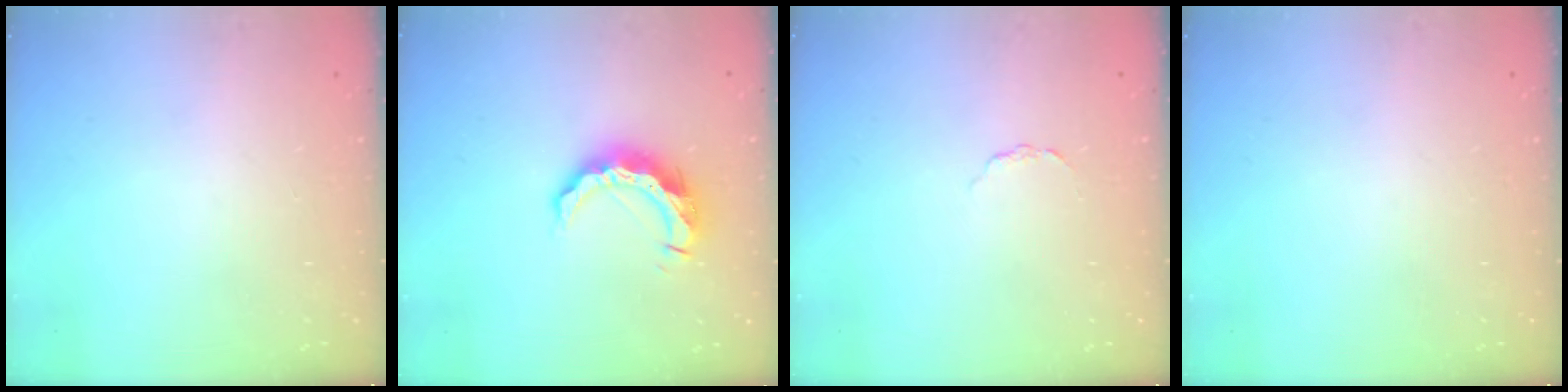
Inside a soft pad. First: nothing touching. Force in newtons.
{"total": 10.0, "press": 10.0, "slide": 0.6}
{"total": 1.5, "press": 1.5, "slide": 0.2}
{"total": 0.0}